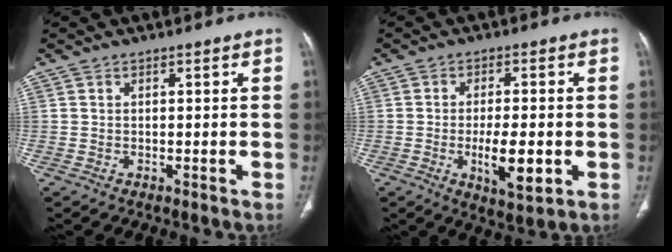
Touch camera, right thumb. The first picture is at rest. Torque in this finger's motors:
{"motor_torque": [1.40, 1.46, 0.73, -0.79, 0.23]}